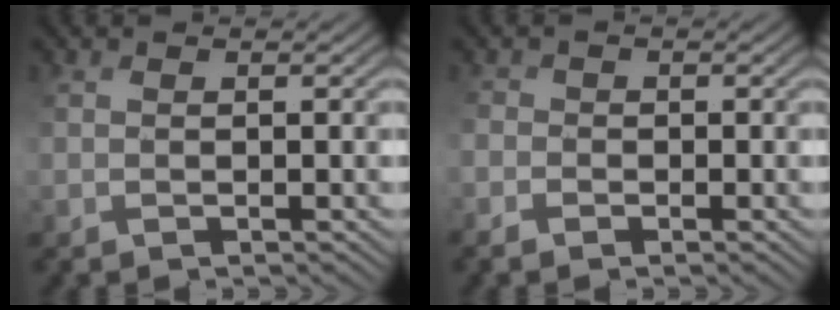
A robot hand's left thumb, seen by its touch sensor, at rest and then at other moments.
{"total": 2.4, "force": [-1.5, 1.8, 0.6], "torque": [-0.018, -0.006, -0.036]}